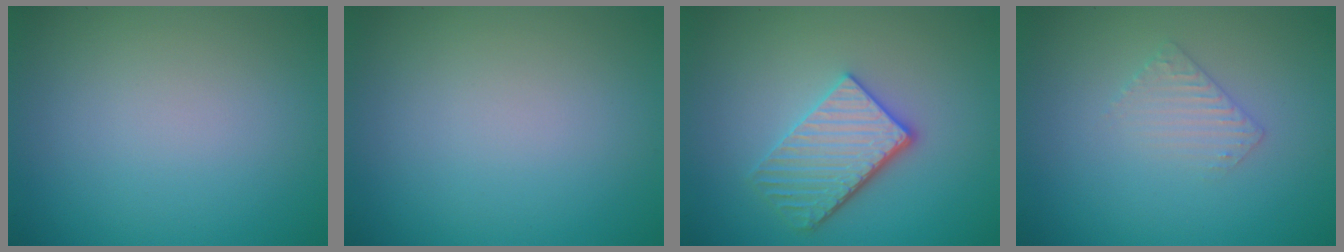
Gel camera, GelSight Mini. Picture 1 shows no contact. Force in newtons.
{"total": 0.0}
{"total": 4.0, "press": 3.4, "slide": 2.1}
{"total": 1.6, "press": 1.6, "slide": 0.4}